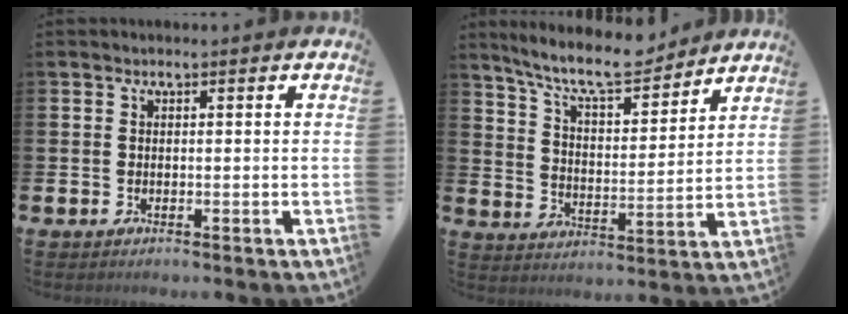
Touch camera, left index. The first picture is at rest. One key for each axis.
{"total": 9.5, "fx": 8.6, "fy": 1.8, "fz": 3.6, "tx": -0.096, "ty": -0.051, "tz": 0.153}